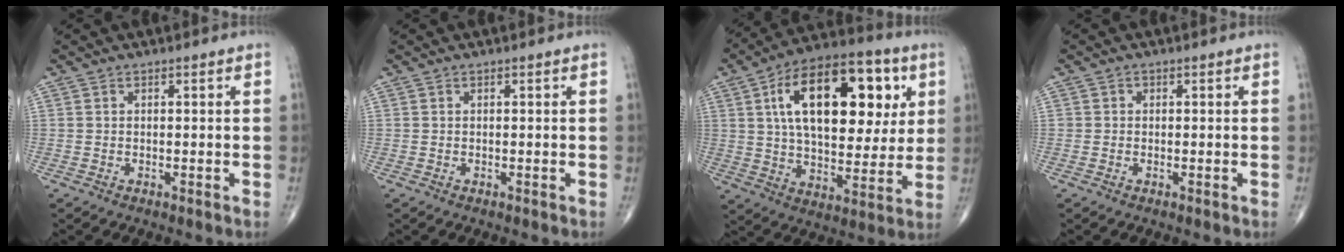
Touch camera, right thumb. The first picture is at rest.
{"total": 0.0}
{"total": 25.2, "force": [7.3, 13.3, 20.1], "torque": [-0.289, -0.004, 0.112]}
{"total": 0.7, "force": [0.0, 0.7, 0.1], "torque": [0.005, 0.004, -0.001]}